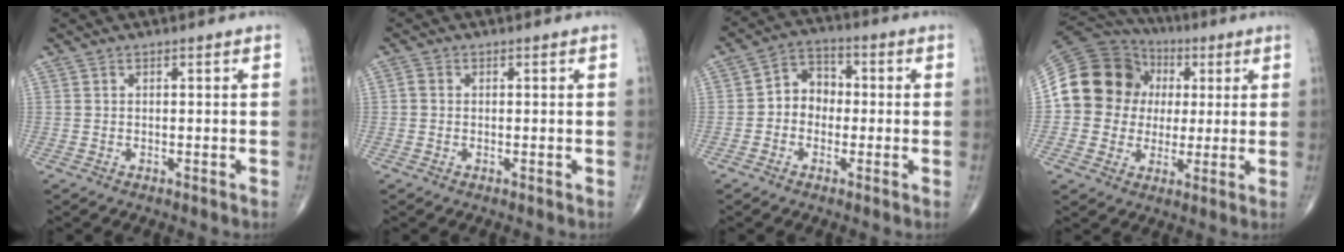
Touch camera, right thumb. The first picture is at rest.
{"total": 1.1, "force": [-0.1, 0.9, 0.6], "torque": [-0.006, 0.001, -0.004]}
{"total": 6.8, "force": [-0.7, 5.6, 3.7], "torque": [-0.030, 0.030, -0.029]}
{"total": 17.2, "force": [2.1, 15.4, 7.4], "torque": [-0.113, 0.032, 0.040]}